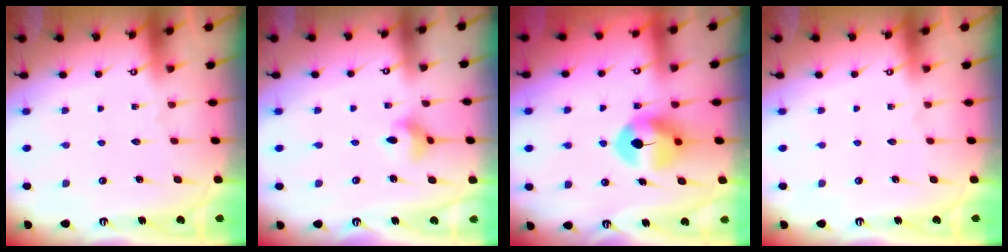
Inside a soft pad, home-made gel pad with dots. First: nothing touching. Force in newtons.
{"total": 4.7, "press": 4.6, "slide": 0.6}
{"total": 7.4, "press": 7.3, "slide": 1.1}
{"total": 0.0}